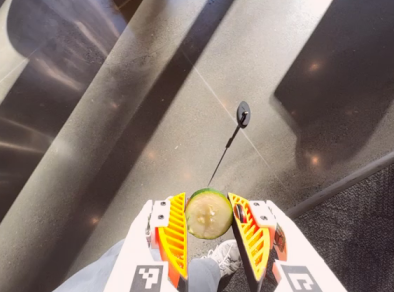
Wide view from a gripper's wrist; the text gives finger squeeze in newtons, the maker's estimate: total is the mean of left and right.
{"total": 9.3, "left": 9.3, "right": 9.4}